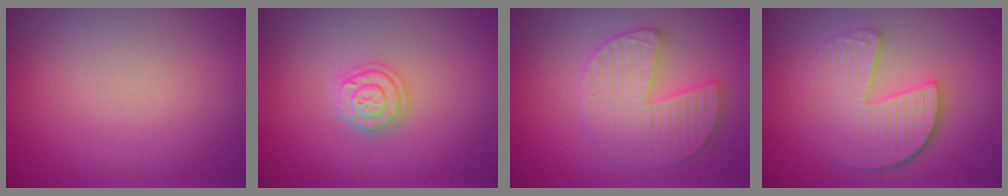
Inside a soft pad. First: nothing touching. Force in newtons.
{"total": 2.0, "press": 2.0, "slide": 0.3}
{"total": 4.0, "press": 3.8, "slide": 1.3}
{"total": 5.3, "press": 4.0, "slide": 3.5}